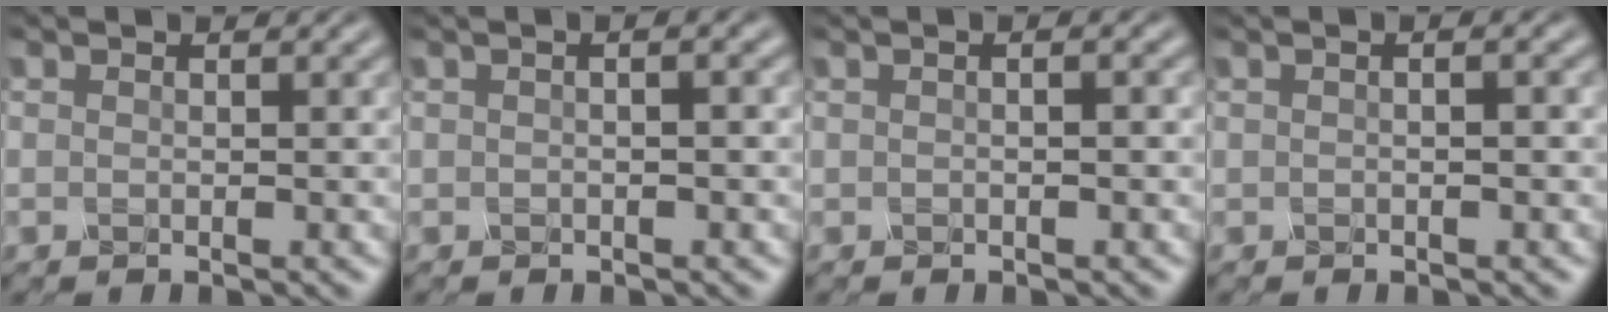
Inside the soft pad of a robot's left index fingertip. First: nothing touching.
{"total": 2.8, "force": [0.6, 1.3, 2.4], "torque": [-0.021, 0.013, -0.011]}
{"total": 1.5, "force": [0.3, 0.6, 1.4], "torque": [-0.016, -0.003, -0.006]}
{"total": 1.9, "force": [0.4, 0.8, 1.7], "torque": [-0.015, 0.002, -0.009]}